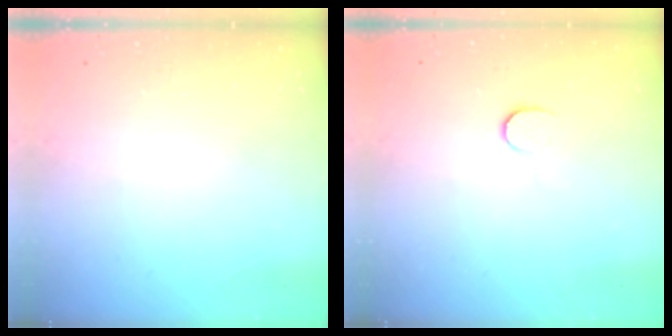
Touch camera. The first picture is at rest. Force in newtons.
{"total": 6.0, "press": 6.0, "slide": 0.5}